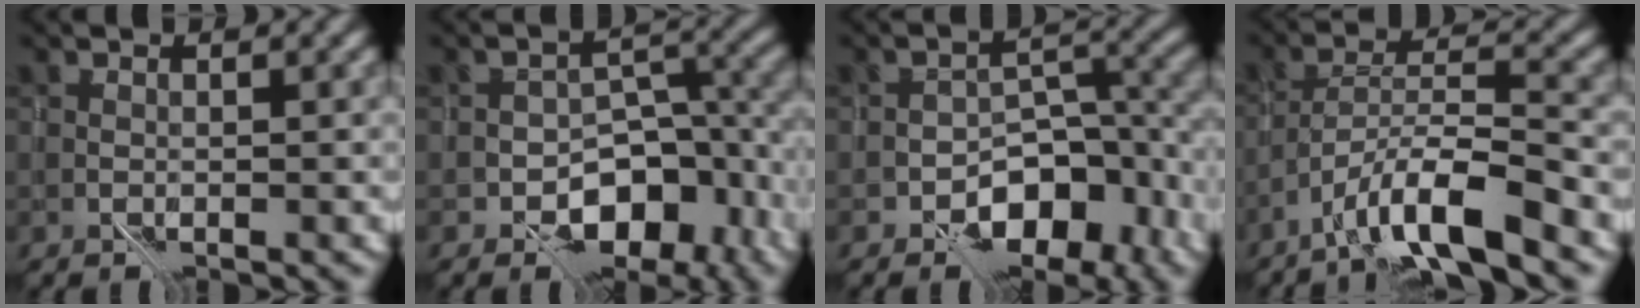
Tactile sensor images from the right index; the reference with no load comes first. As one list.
[{"total": 8.5, "force": [-4.2, 5.0, 5.4], "torque": [-0.046, -0.001, -0.064]}, {"total": 8.1, "force": [-4.7, 4.5, 4.8], "torque": [-0.034, 0.012, -0.077]}, {"total": 6.3, "force": [-4.5, 0.6, 4.3], "torque": [-0.071, 0.011, -0.083]}]